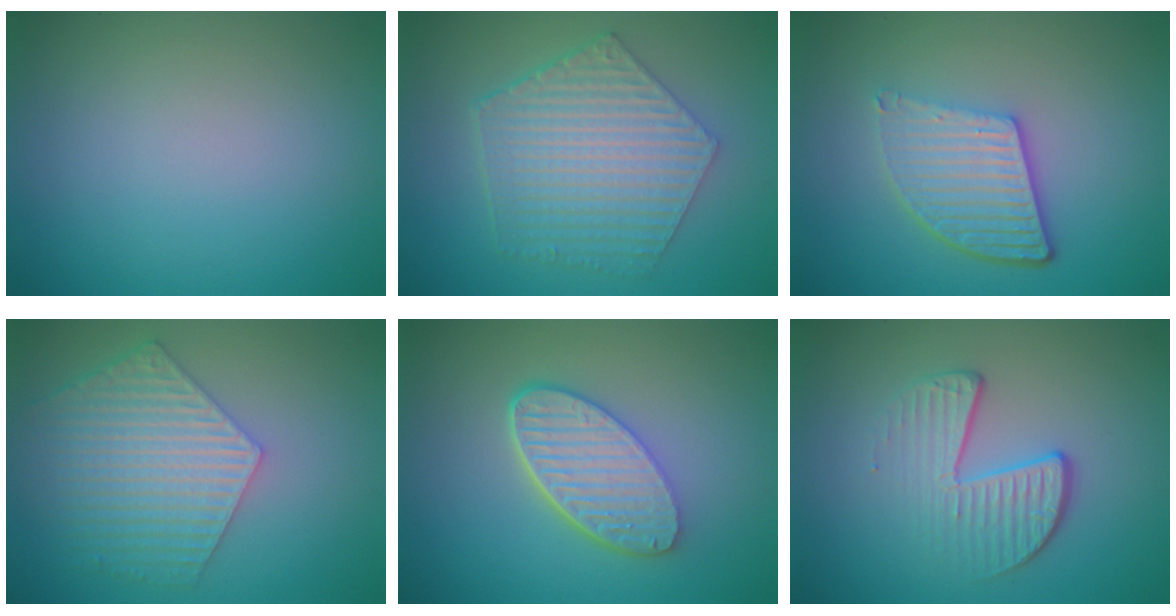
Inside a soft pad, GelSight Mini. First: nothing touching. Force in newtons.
{"total": 6.3, "press": 4.8, "slide": 4.2}
{"total": 5.0, "press": 3.7, "slide": 3.4}
{"total": 6.5, "press": 5.0, "slide": 4.2}
{"total": 5.7, "press": 4.4, "slide": 3.6}
{"total": 4.1, "press": 2.8, "slide": 2.9}